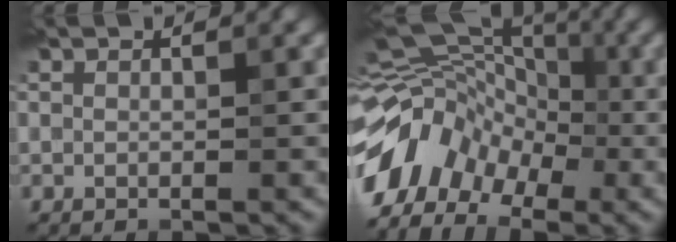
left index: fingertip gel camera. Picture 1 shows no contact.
{"total": 8.2, "force": [-3.7, 5.8, 4.4], "torque": [-0.077, 0.007, -0.086]}